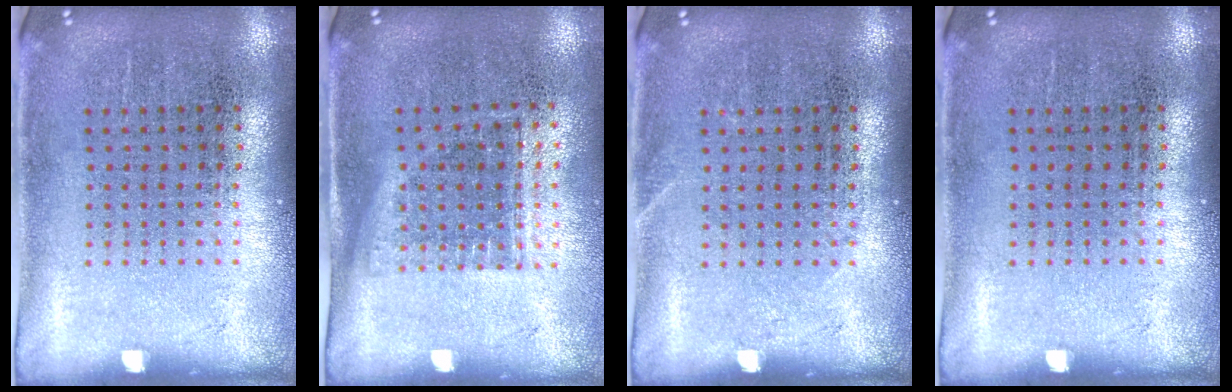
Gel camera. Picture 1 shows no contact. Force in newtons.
{"total": 1.2, "press": 0.9, "slide": 0.7}
{"total": 0.5, "press": 0.5, "slide": 0.1}
{"total": 0.0}